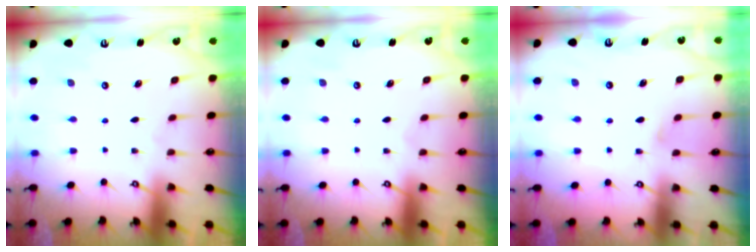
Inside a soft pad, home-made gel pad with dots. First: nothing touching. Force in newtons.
{"total": 0.0}
{"total": 3.9, "press": 3.8, "slide": 0.4}